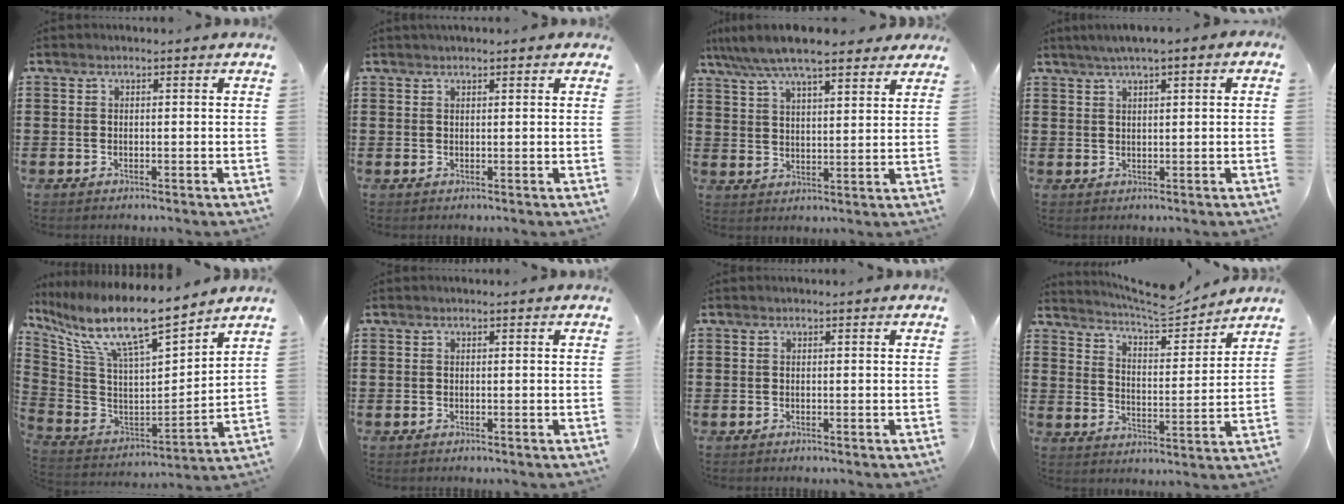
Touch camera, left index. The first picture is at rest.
{"total": 1.0, "force": [0.8, 0.2, 0.5], "torque": [-0.012, 0.002, 0.015]}
{"total": 8.1, "force": [7.1, 1.3, 3.7], "torque": [-0.097, -0.019, 0.126]}
{"total": 2.2, "force": [1.1, 0.2, 1.9], "torque": [-0.035, 0.004, 0.018]}
{"total": 11.7, "force": [9.0, 1.6, 7.2], "torque": [-0.175, -0.062, 0.153]}
{"total": 0.0}
{"total": 0.0}
{"total": 7.3, "force": [7.0, 0.5, 2.1], "torque": [-0.059, -0.044, 0.120]}